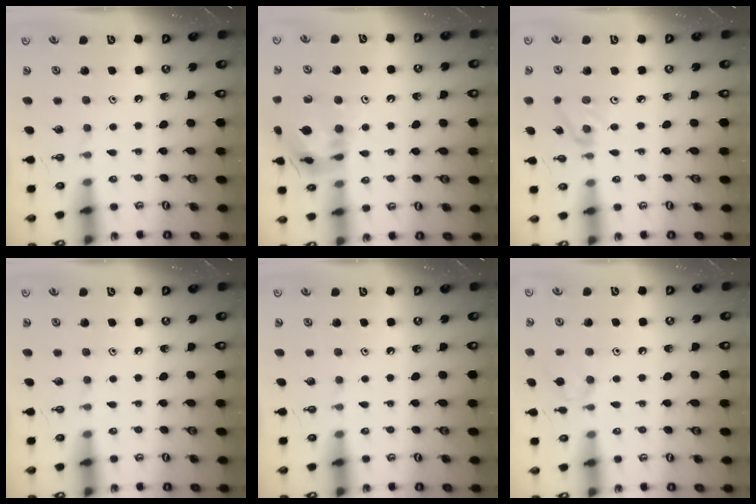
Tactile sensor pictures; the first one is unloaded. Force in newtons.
{"total": 15.3, "press": 15.2, "slide": 1.5}
{"total": 2.2, "press": 2.2, "slide": 0.3}
{"total": 0.0}
{"total": 0.0}
{"total": 5.0, "press": 5.0, "slide": 0.8}